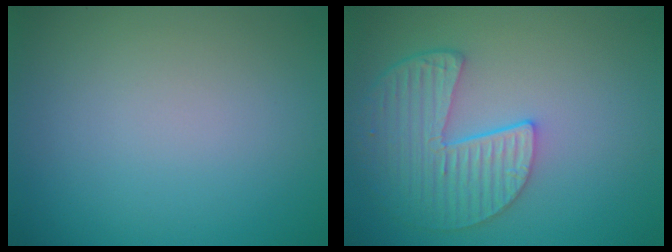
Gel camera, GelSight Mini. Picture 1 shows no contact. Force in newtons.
{"total": 5.4, "press": 4.4, "slide": 3.2}